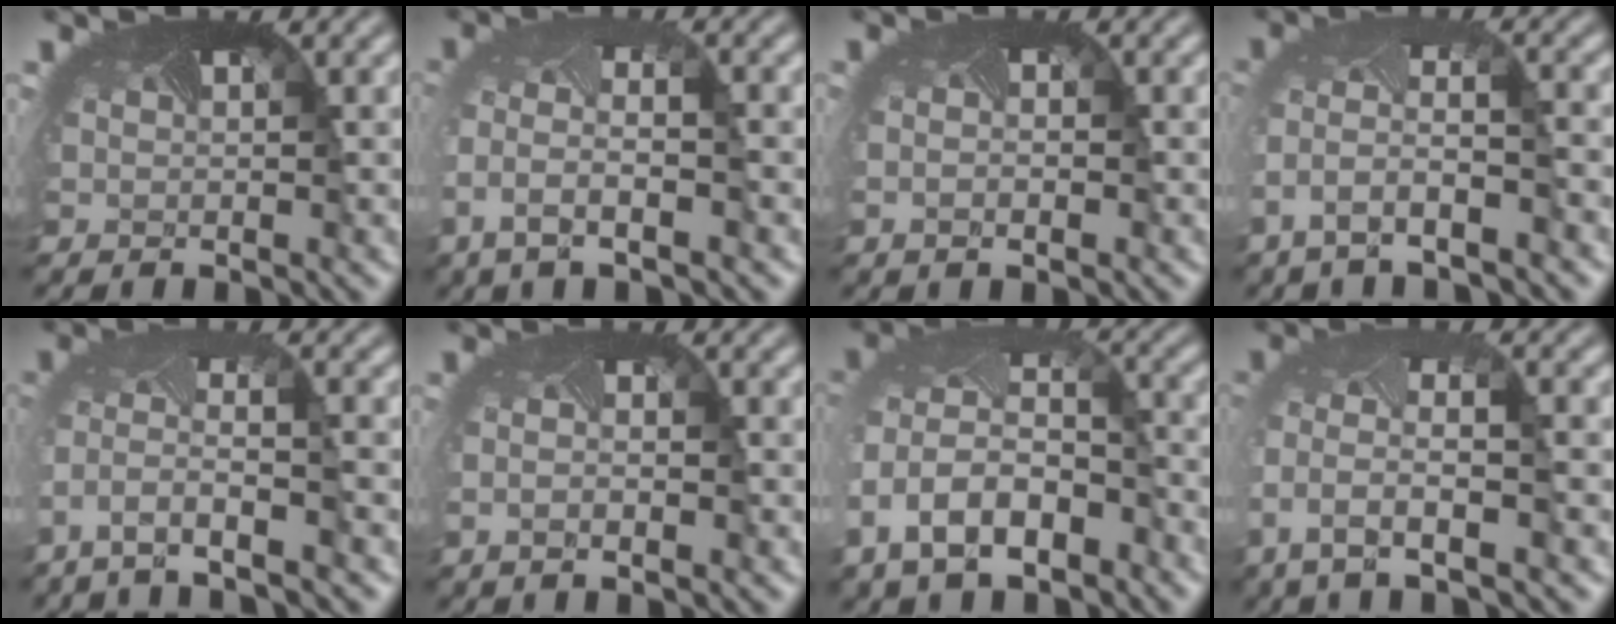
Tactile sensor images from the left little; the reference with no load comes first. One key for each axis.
{"total": 4.4, "fx": -2.1, "fy": 1.7, "fz": 3.5, "tx": -0.107, "ty": -0.015, "tz": -0.041}
{"total": 1.2, "fx": -0.8, "fy": 0.3, "fz": 0.9, "tx": -0.026, "ty": -0.014, "tz": -0.006}
{"total": 4.2, "fx": -2.6, "fy": 1.2, "fz": 3.0, "tx": -0.099, "ty": -0.010, "tz": -0.049}
{"total": 4.6, "fx": -3.2, "fy": 0.9, "fz": 3.2, "tx": -0.102, "ty": -0.015, "tz": -0.059}
{"total": 1.6, "fx": -1.0, "fy": 0.3, "fz": 1.2, "tx": -0.035, "ty": -0.016, "tz": -0.012}
{"total": 8.1, "fx": -4.1, "fy": 4.9, "fz": 5.0, "tx": -0.128, "ty": -0.020, "tz": -0.070}
{"total": 5.0, "fx": -2.3, "fy": 2.0, "fz": 4.0, "tx": -0.118, "ty": -0.018, "tz": -0.042}